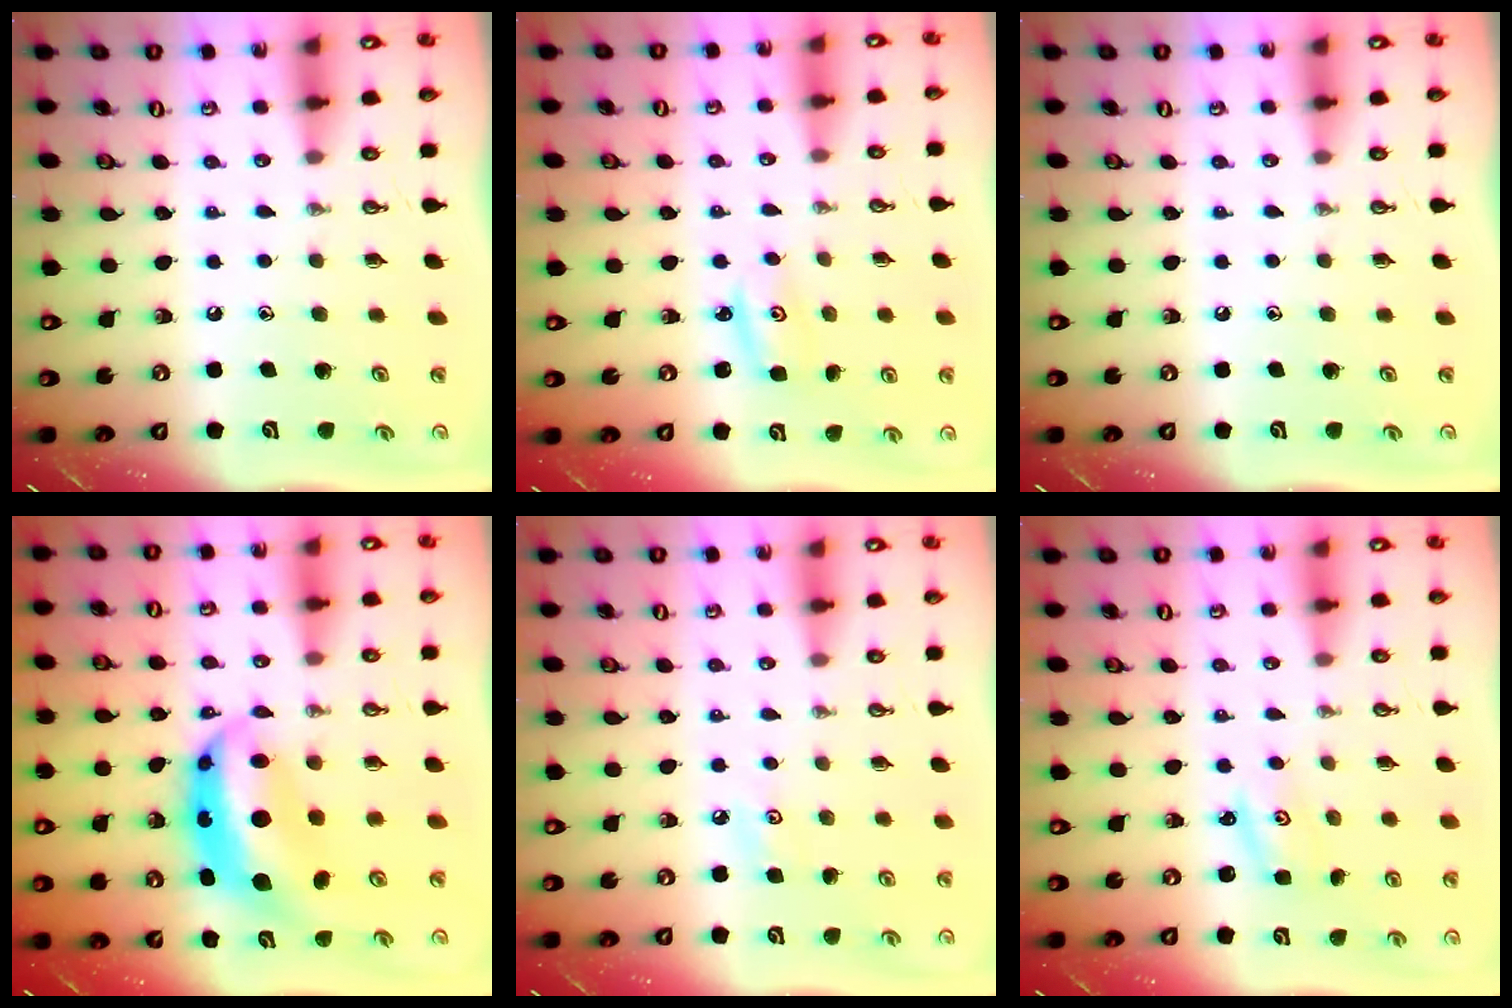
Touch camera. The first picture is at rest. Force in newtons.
{"total": 2.6, "press": 2.6, "slide": 0.2}
{"total": 0.0}
{"total": 10.3, "press": 10.3, "slide": 1.1}
{"total": 3.9, "press": 3.8, "slide": 0.6}
{"total": 2.0, "press": 2.0, "slide": 0.2}